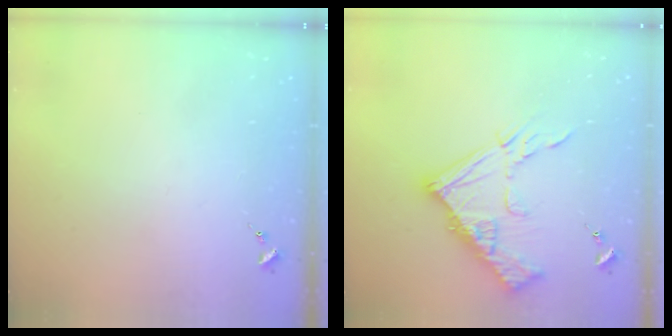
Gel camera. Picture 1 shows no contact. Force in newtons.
{"total": 16.7, "press": 16.6, "slide": 1.8}